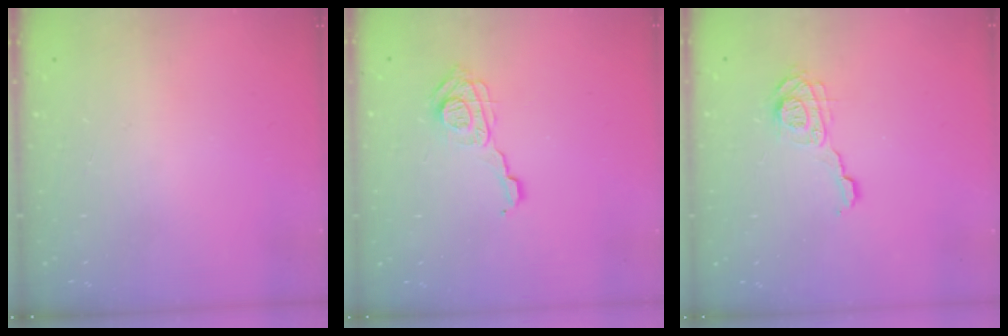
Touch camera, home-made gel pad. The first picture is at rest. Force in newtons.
{"total": 10.4, "press": 10.4, "slide": 0.4}
{"total": 9.6, "press": 9.6, "slide": 0.5}